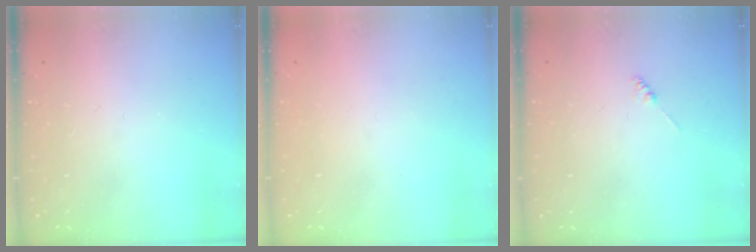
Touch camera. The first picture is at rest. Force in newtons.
{"total": 0.8, "press": 0.7, "slide": 0.3}
{"total": 0.0}